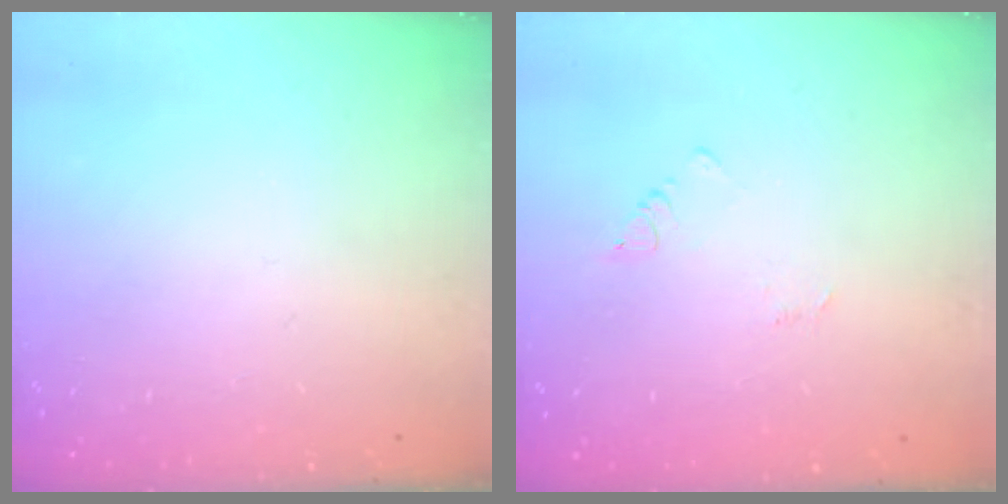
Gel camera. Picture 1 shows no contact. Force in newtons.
{"total": 2.4, "press": 2.4, "slide": 0.3}